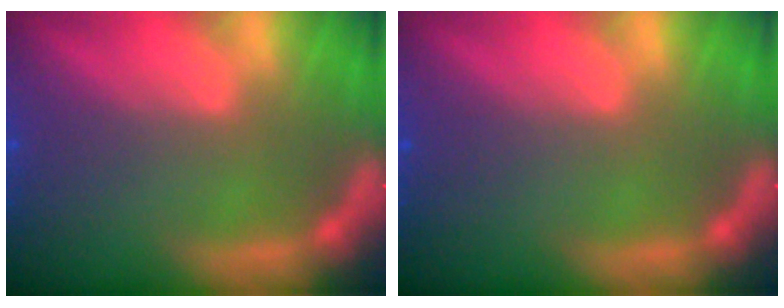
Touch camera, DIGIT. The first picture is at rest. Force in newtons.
{"total": 0.0}